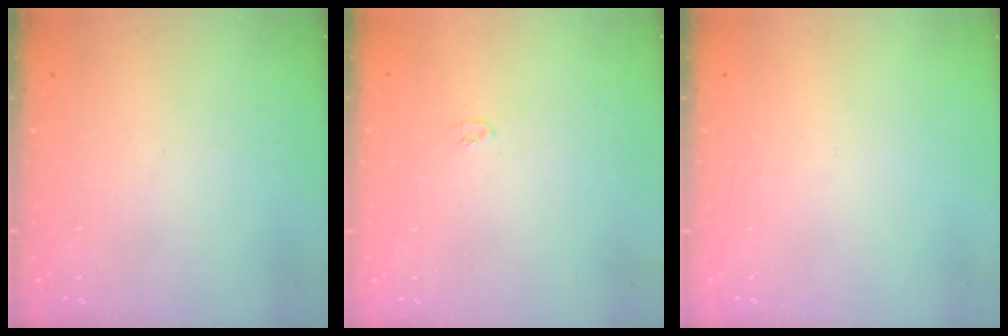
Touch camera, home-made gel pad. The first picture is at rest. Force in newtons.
{"total": 2.0, "press": 2.0, "slide": 0.3}
{"total": 0.0}